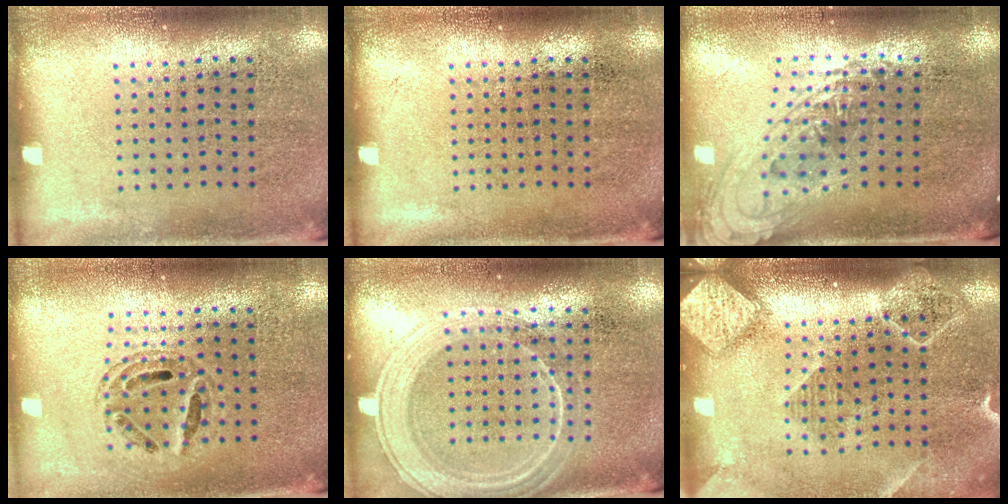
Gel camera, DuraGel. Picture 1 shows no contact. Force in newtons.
{"total": 0.0}
{"total": 1.5, "press": 1.3, "slide": 0.7}
{"total": 0.8, "press": 0.7, "slide": 0.2}
{"total": 1.8, "press": 1.8, "slide": 0.2}
{"total": 2.5, "press": 2.0, "slide": 1.4}